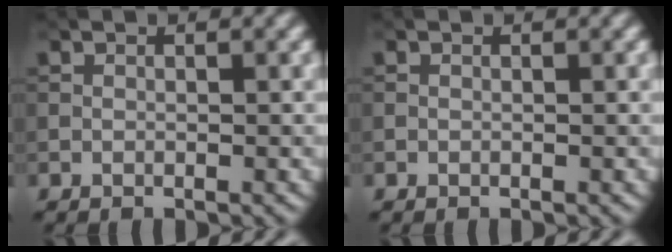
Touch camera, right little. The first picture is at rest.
{"total": 0.0}